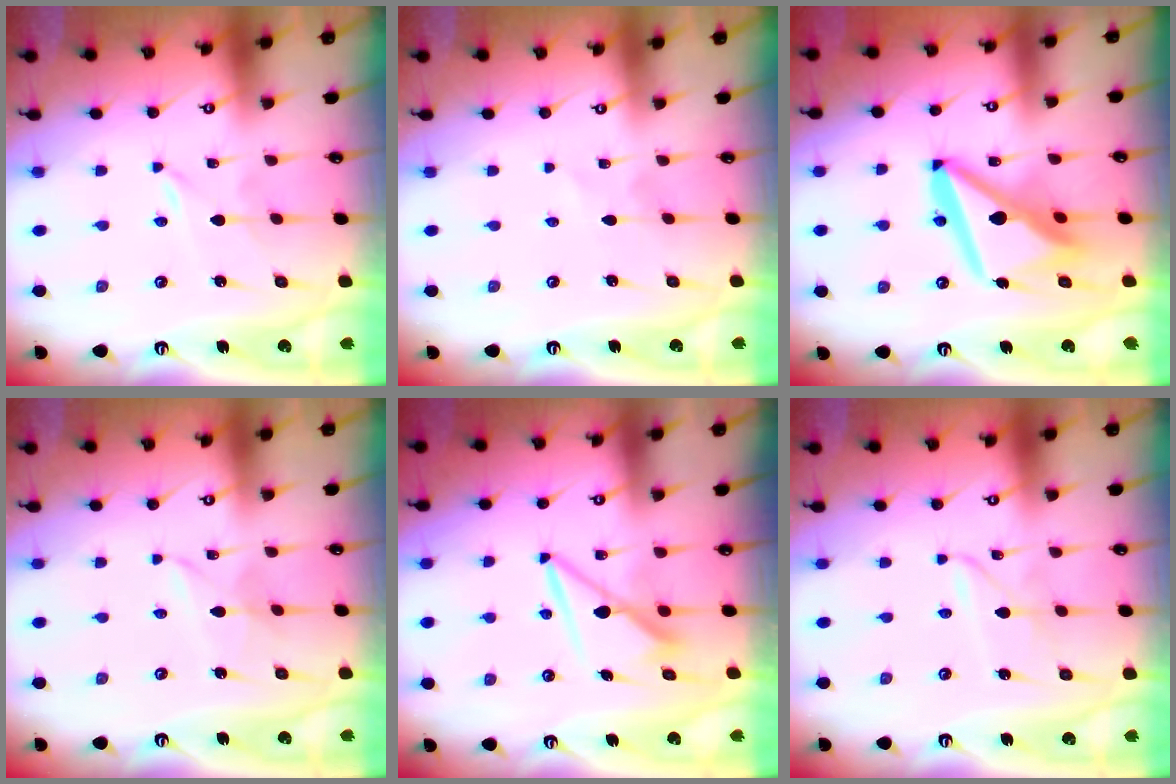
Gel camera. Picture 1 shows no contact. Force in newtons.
{"total": 0.6, "press": 0.6, "slide": 0.1}
{"total": 15.3, "press": 15.1, "slide": 1.8}
{"total": 4.2, "press": 4.2, "slide": 0.2}
{"total": 7.9, "press": 7.9, "slide": 0.5}
{"total": 2.4, "press": 2.4, "slide": 0.3}